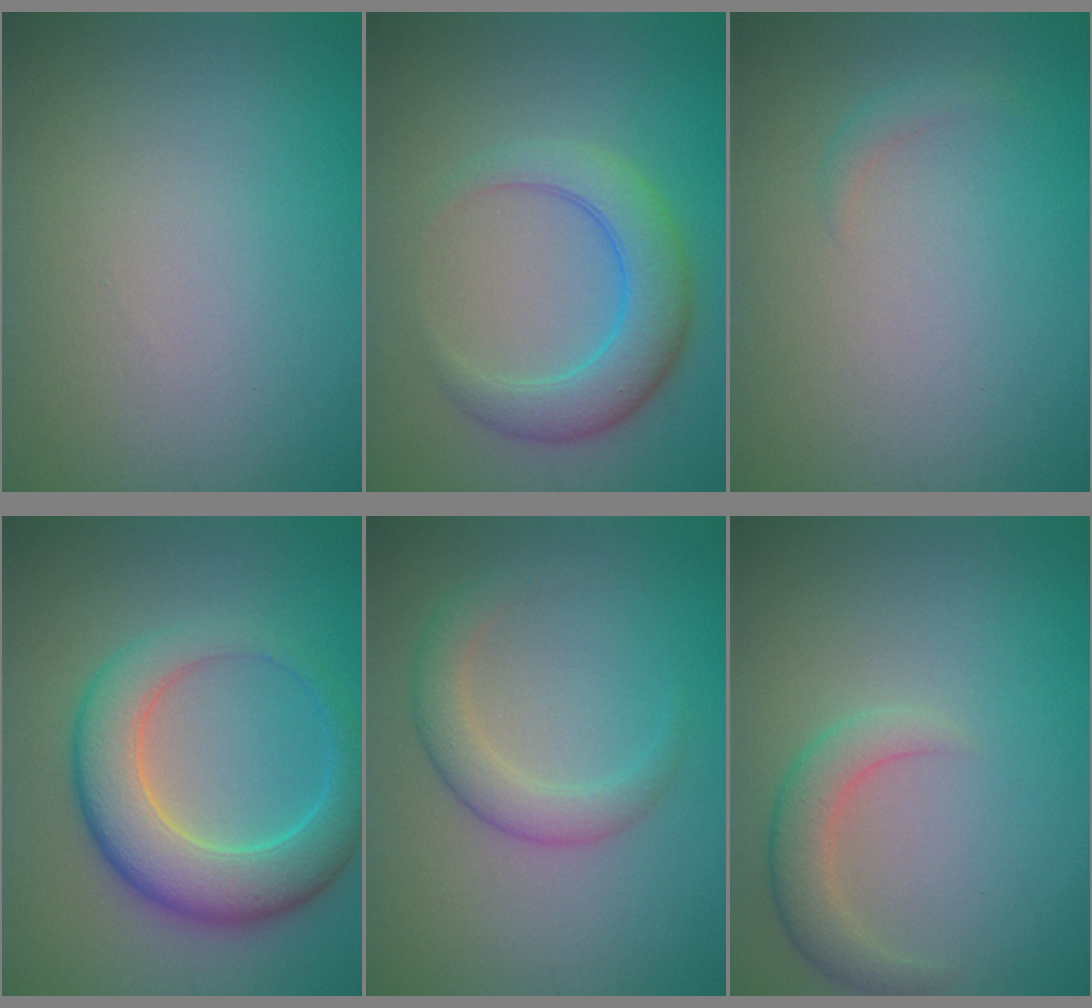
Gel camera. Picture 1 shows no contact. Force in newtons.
{"total": 4.8, "press": 4.8, "slide": 0.1}
{"total": 0.9, "press": 0.9, "slide": 0.1}
{"total": 7.2, "press": 7.2, "slide": 0.2}
{"total": 2.8, "press": 2.8, "slide": 0.1}
{"total": 2.8, "press": 2.8, "slide": 0.1}